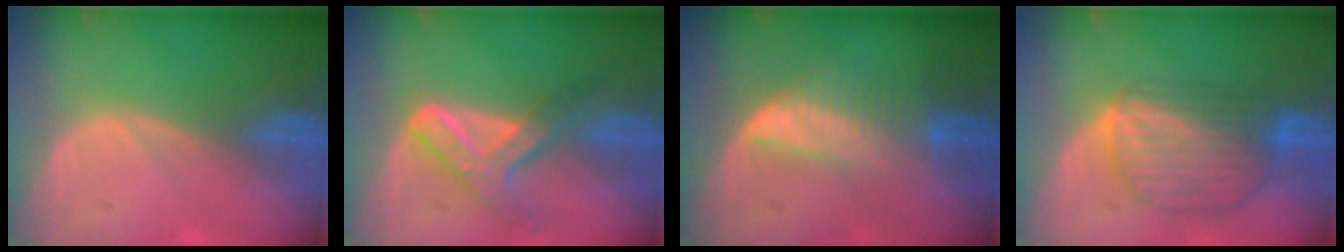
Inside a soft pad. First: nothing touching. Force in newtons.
{"total": 7.2, "press": 6.0, "slide": 3.8}
{"total": 6.5, "press": 5.9, "slide": 2.7}
{"total": 8.7, "press": 7.6, "slide": 4.1}